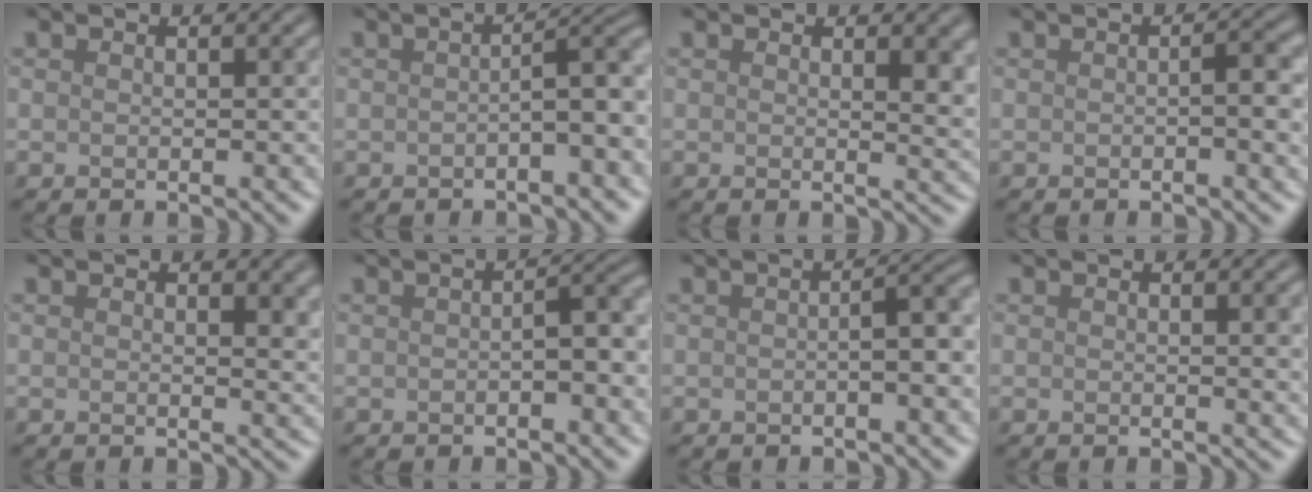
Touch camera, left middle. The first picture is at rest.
{"total": 3.7, "force": [-0.9, 0.9, 3.5], "torque": [-0.049, 0.015, -0.016]}
{"total": 2.7, "force": [0.8, 1.0, 2.4], "torque": [-0.025, -0.004, 0.013]}
{"total": 2.5, "force": [-0.3, 0.5, 2.4], "torque": [-0.036, 0.002, -0.005]}
{"total": 2.1, "force": [0.8, 0.9, 1.7], "torque": [-0.016, -0.003, 0.012]}
{"total": 2.7, "force": [-0.7, 0.8, 2.5], "torque": [-0.039, 0.009, -0.011]}
{"total": 3.0, "force": [-0.5, 0.6, 2.8], "torque": [-0.040, 0.013, -0.009]}
{"total": 2.5, "force": [0.4, 0.7, 2.4], "torque": [-0.021, 0.001, 0.002]}